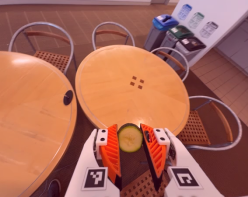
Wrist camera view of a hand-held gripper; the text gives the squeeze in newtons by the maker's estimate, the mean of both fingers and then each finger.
{"total": 8.4, "left": 8.5, "right": 8.2}